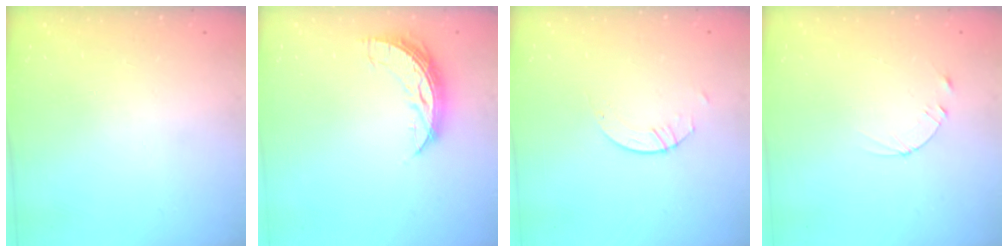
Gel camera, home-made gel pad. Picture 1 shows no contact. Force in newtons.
{"total": 7.7, "press": 7.6, "slide": 0.6}
{"total": 2.6, "press": 2.6, "slide": 0.2}
{"total": 2.4, "press": 2.3, "slide": 0.2}